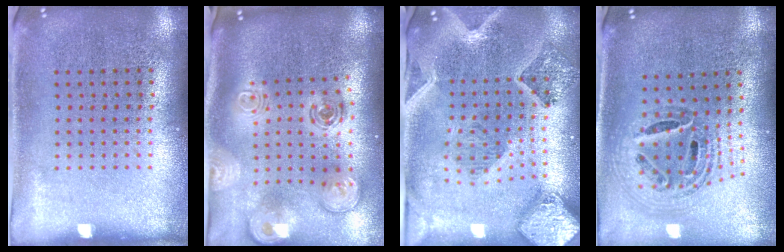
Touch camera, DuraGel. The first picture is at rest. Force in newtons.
{"total": 2.8, "press": 2.0, "slide": 2.0}
{"total": 2.3, "press": 2.1, "slide": 1.0}
{"total": 1.3, "press": 1.2, "slide": 0.5}